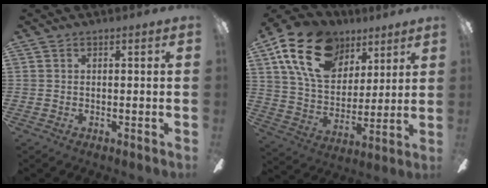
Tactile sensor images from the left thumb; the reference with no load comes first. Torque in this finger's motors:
{"motor_torque": [0.31, 0.50, 1.74, -1.03, 0.55]}